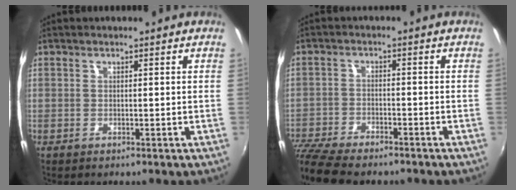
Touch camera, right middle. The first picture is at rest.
{"total": 11.8, "force": [-10.2, 3.0, 5.1], "torque": [-0.133, -0.039, -0.184]}